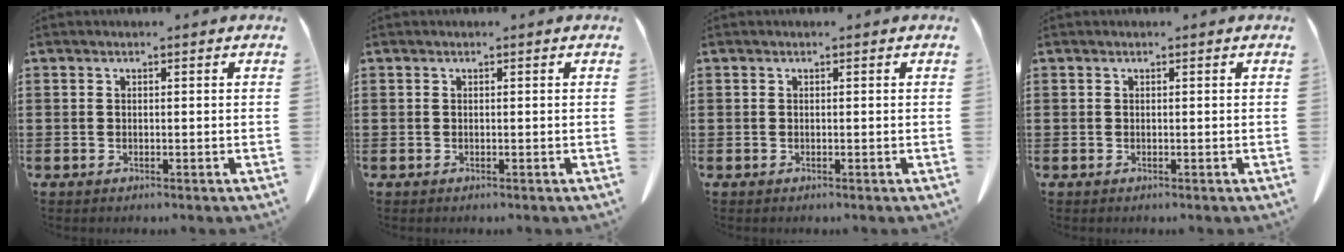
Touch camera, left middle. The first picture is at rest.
{"total": 0.0}
{"total": 0.0}
{"total": 0.0}